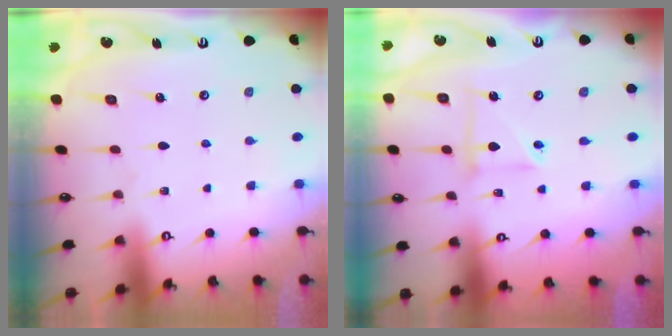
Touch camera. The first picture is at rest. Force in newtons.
{"total": 5.3, "press": 5.3, "slide": 0.5}